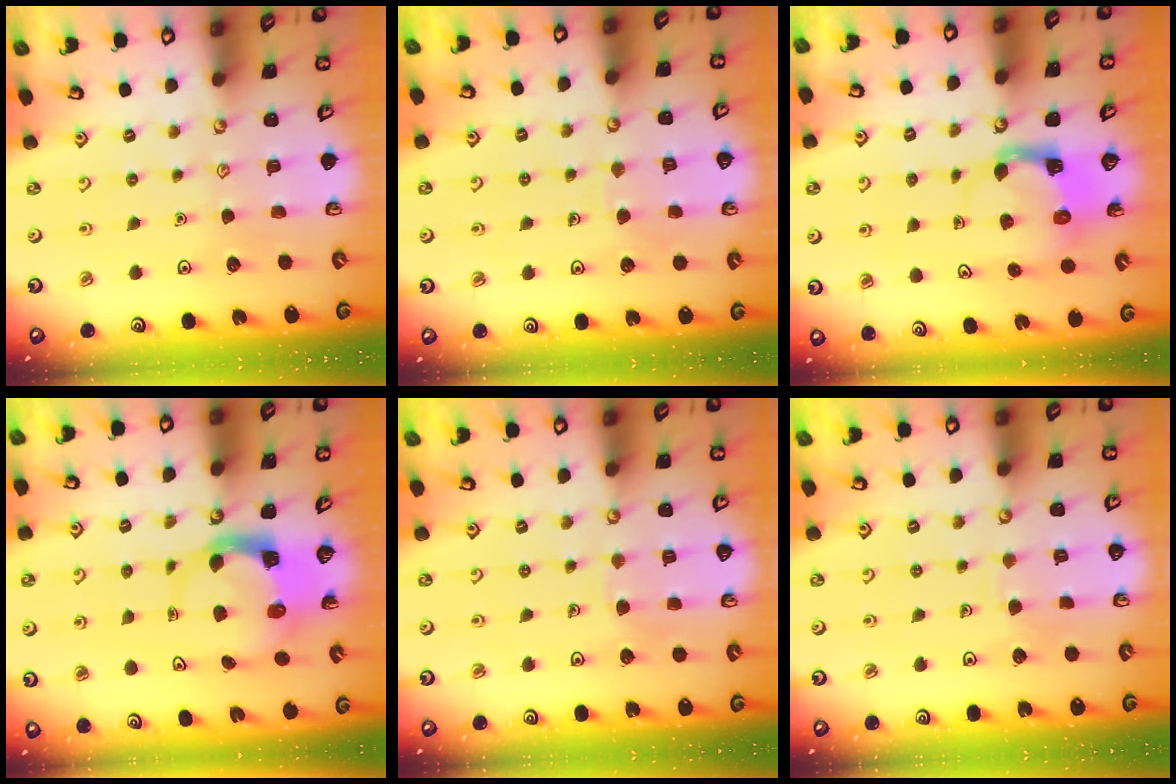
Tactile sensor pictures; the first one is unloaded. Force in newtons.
{"total": 4.3, "press": 4.2, "slide": 0.4}
{"total": 3.8, "press": 3.7, "slide": 0.6}
{"total": 3.8, "press": 3.8, "slide": 0.6}
{"total": 3.2, "press": 3.2, "slide": 0.2}
{"total": 2.7, "press": 2.7, "slide": 0.1}